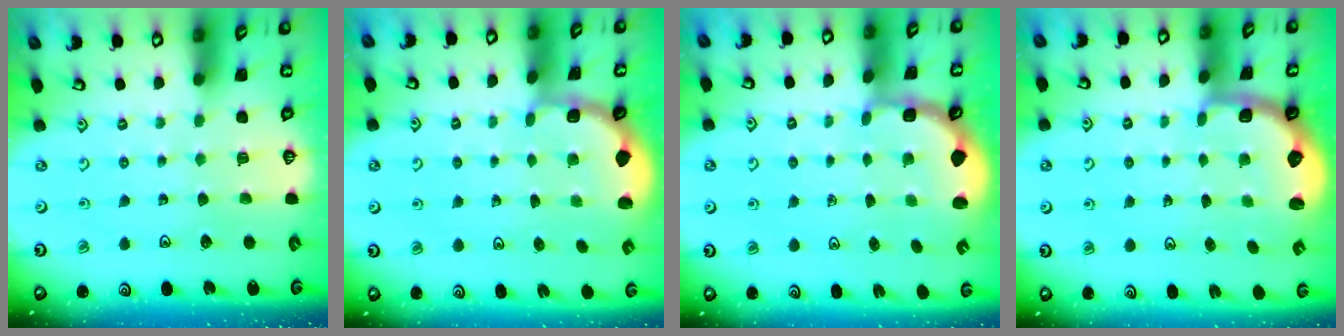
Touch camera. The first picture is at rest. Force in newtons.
{"total": 1.8, "press": 1.6, "slide": 0.7}
{"total": 2.9, "press": 1.9, "slide": 2.2}
{"total": 2.6, "press": 1.9, "slide": 1.7}